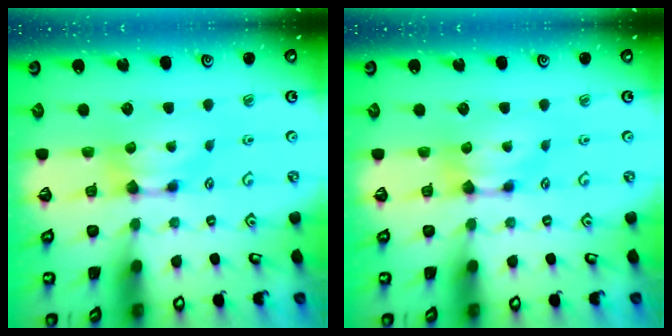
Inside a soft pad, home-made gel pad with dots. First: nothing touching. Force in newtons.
{"total": 0.0}